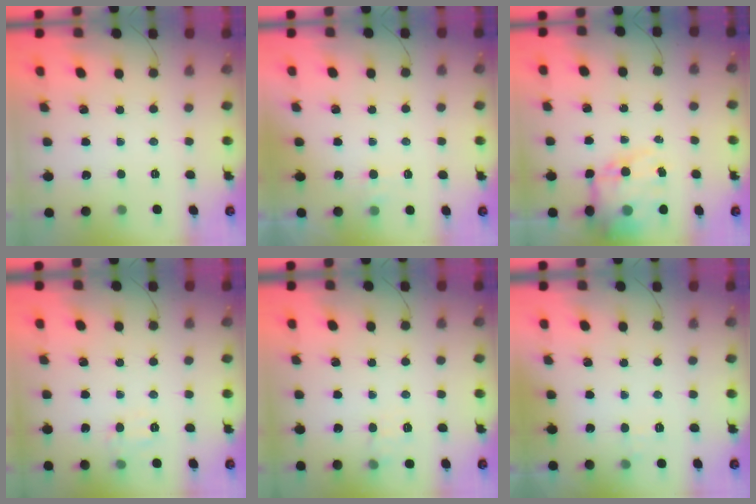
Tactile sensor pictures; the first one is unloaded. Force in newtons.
{"total": 4.9, "press": 4.7, "slide": 1.4}
{"total": 16.3, "press": 15.8, "slide": 3.9}
{"total": 7.6, "press": 7.5, "slide": 1.0}
{"total": 7.4, "press": 7.2, "slide": 1.8}
{"total": 6.0, "press": 5.8, "slide": 1.5}